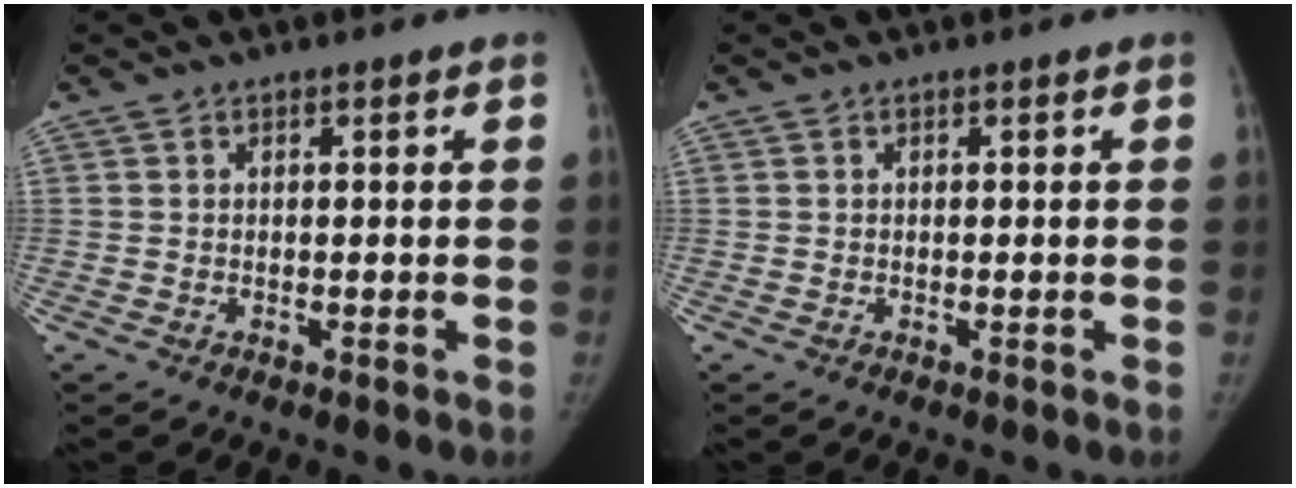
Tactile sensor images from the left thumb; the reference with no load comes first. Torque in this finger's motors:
{"motor_torque": [0.02, -0.02, 0.07, -0.06, 0.02]}